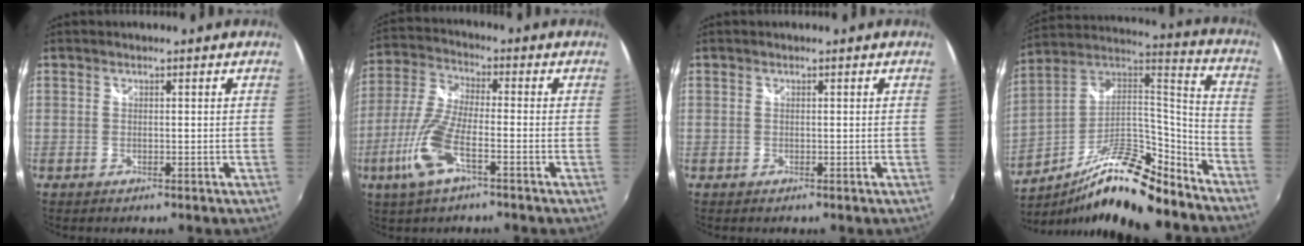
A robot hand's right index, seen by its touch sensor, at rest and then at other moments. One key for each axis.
{"total": 11.5, "fx": -5.1, "fy": 3.1, "fz": 9.9, "tx": -0.226, "ty": -0.006, "tz": -0.105}
{"total": 0.0}
{"total": 21.1, "fx": -14.3, "fy": 6.4, "fz": 14.2, "tx": -0.247, "ty": 0.003, "tz": -0.246}